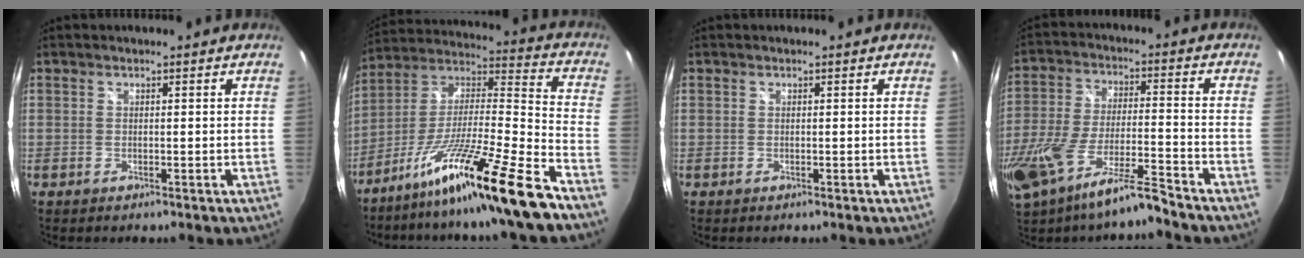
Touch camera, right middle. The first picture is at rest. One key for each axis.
{"total": 21.2, "fx": -14.8, "fy": -1.0, "fz": 15.1, "tx": -0.247, "ty": -0.031, "tz": -0.255}
{"total": 0.0}
{"total": 15.3, "fx": -11.4, "fy": 2.0, "fz": 10.1, "tx": -0.218, "ty": -0.031, "tz": -0.204}